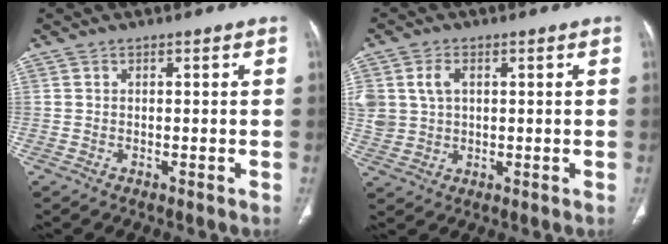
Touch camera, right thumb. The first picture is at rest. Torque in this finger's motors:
{"motor_torque": [0.08, 0.08, 0.34, 0.64, 0.04]}